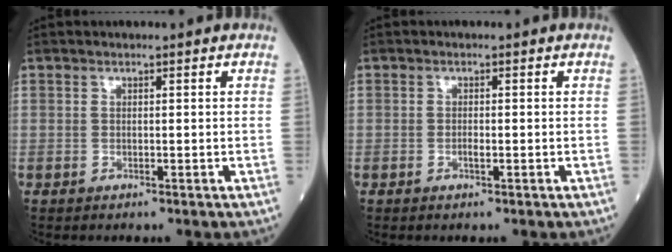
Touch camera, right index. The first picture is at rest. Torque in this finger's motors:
{"motor_torque": [-0.05, -0.05, -0.02, 0.00]}